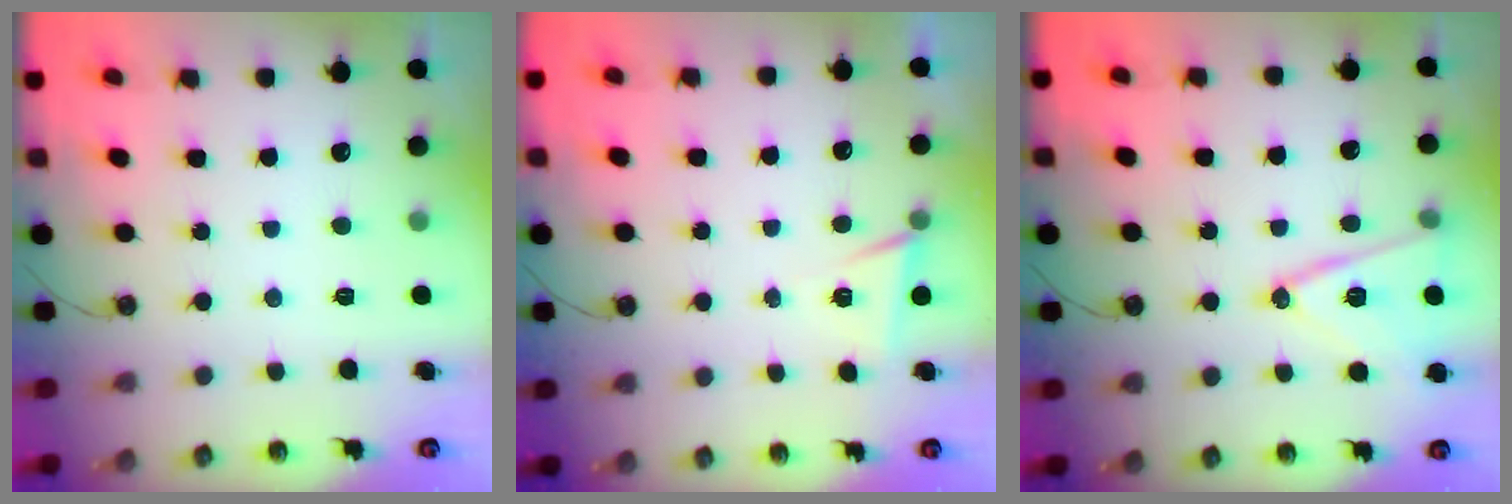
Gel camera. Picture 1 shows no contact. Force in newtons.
{"total": 4.5, "press": 2.3, "slide": 3.8}
{"total": 14.2, "press": 13.8, "slide": 3.3}